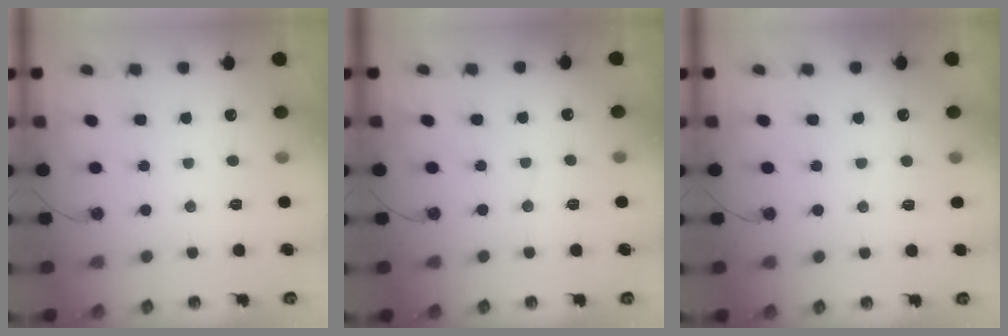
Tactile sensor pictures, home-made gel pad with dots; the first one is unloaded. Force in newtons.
{"total": 3.3, "press": 3.3, "slide": 0.4}
{"total": 4.4, "press": 4.3, "slide": 0.9}